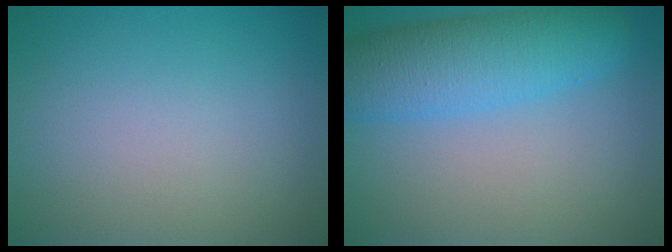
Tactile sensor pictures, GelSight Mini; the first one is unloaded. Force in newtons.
{"total": 6.9, "press": 6.9, "slide": 0.2}